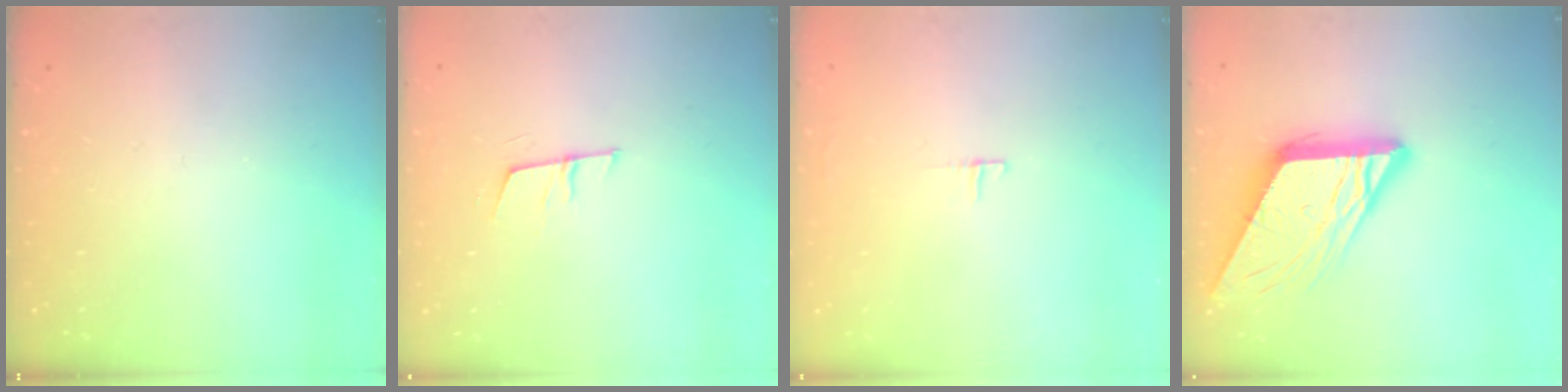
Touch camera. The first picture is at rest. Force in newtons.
{"total": 6.2, "press": 5.6, "slide": 2.7}
{"total": 3.6, "press": 3.5, "slide": 0.3}
{"total": 14.0, "press": 13.9, "slide": 1.4}